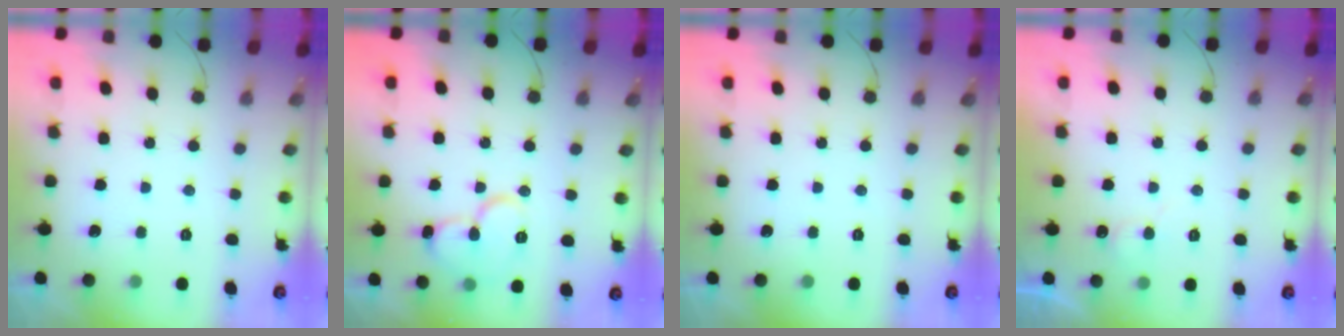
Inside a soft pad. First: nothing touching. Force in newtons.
{"total": 10.9, "press": 10.8, "slide": 1.3}
{"total": 0.0}
{"total": 5.5, "press": 5.5, "slide": 0.6}